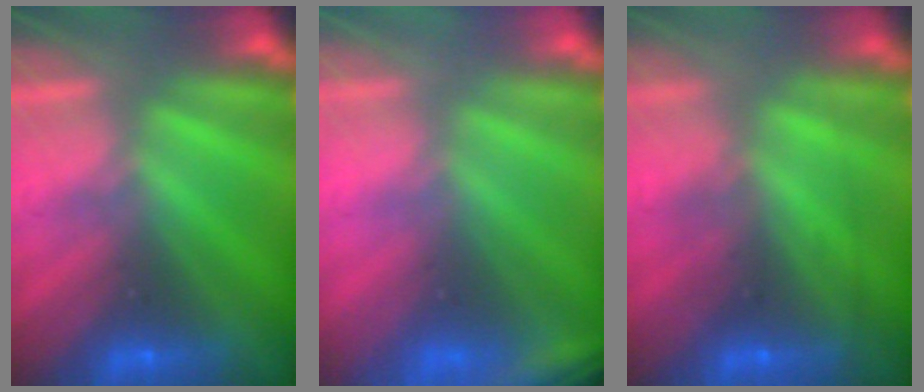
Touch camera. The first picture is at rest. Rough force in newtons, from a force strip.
{"total": 2.4}
{"total": 2.3}